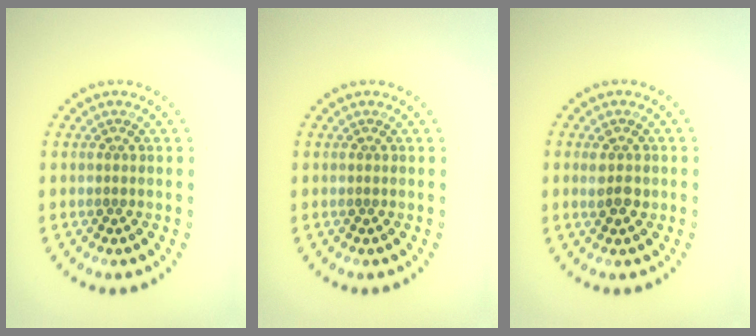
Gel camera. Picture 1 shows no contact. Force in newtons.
{"total": 0.0}
{"total": 1.9, "press": 1.9, "slide": 0.3}